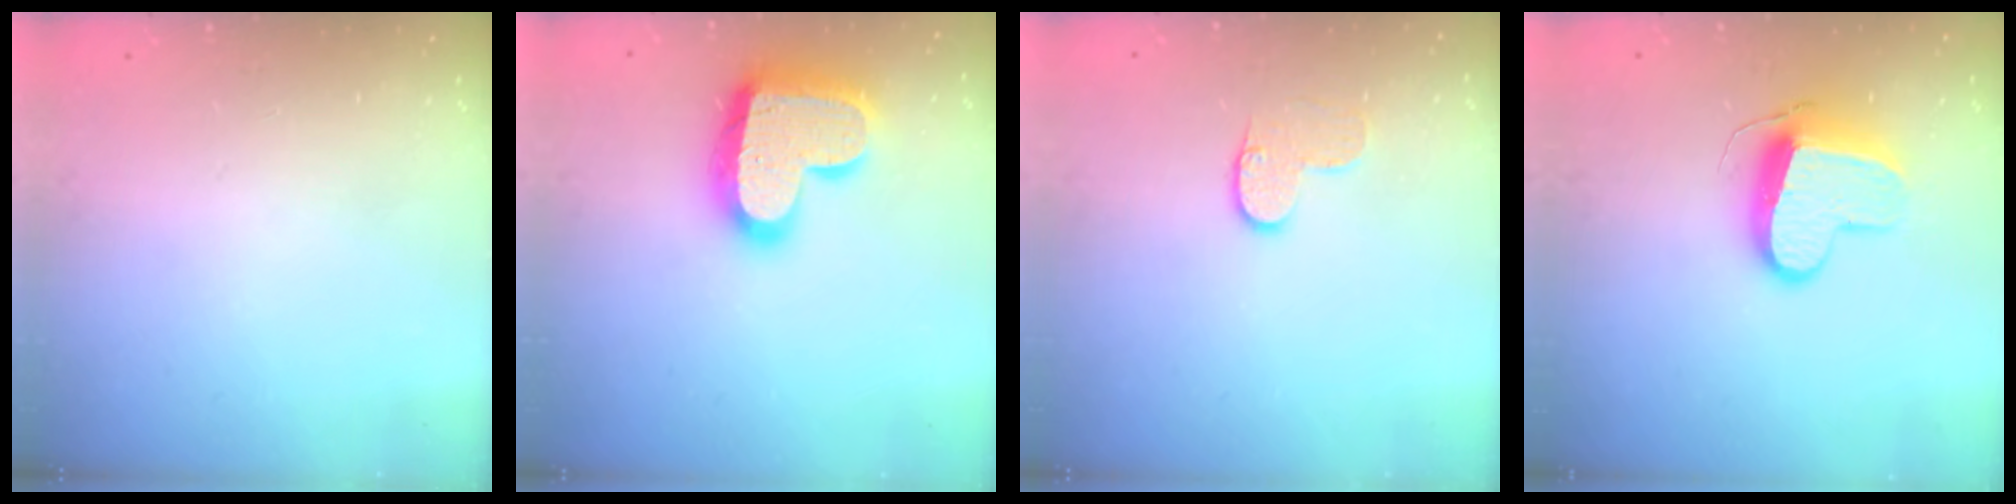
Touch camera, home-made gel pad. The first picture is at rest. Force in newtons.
{"total": 20.5, "press": 20.4, "slide": 1.5}
{"total": 6.3, "press": 6.3, "slide": 0.3}
{"total": 11.7, "press": 11.7, "slide": 0.9}